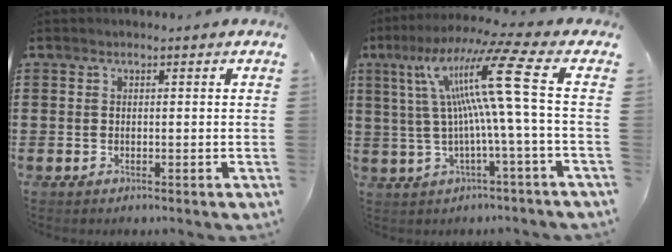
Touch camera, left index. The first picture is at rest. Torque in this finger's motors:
{"motor_torque": [1.26, -0.89, 0.74, 0.12]}